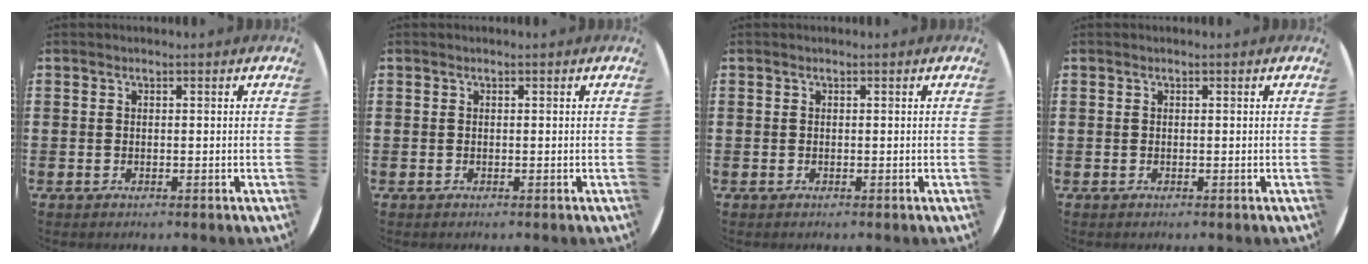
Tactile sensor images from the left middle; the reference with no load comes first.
{"total": 0.0}
{"total": 0.0}
{"total": 0.0}